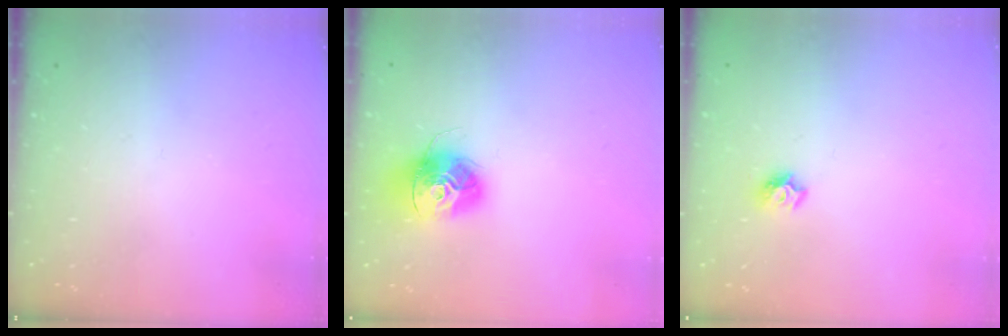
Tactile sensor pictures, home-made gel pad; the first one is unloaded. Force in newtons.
{"total": 14.6, "press": 14.5, "slide": 1.4}
{"total": 7.0, "press": 7.0, "slide": 0.7}